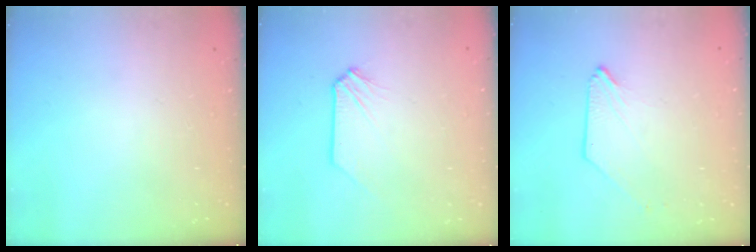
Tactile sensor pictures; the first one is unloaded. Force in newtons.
{"total": 0.0}
{"total": 0.0}